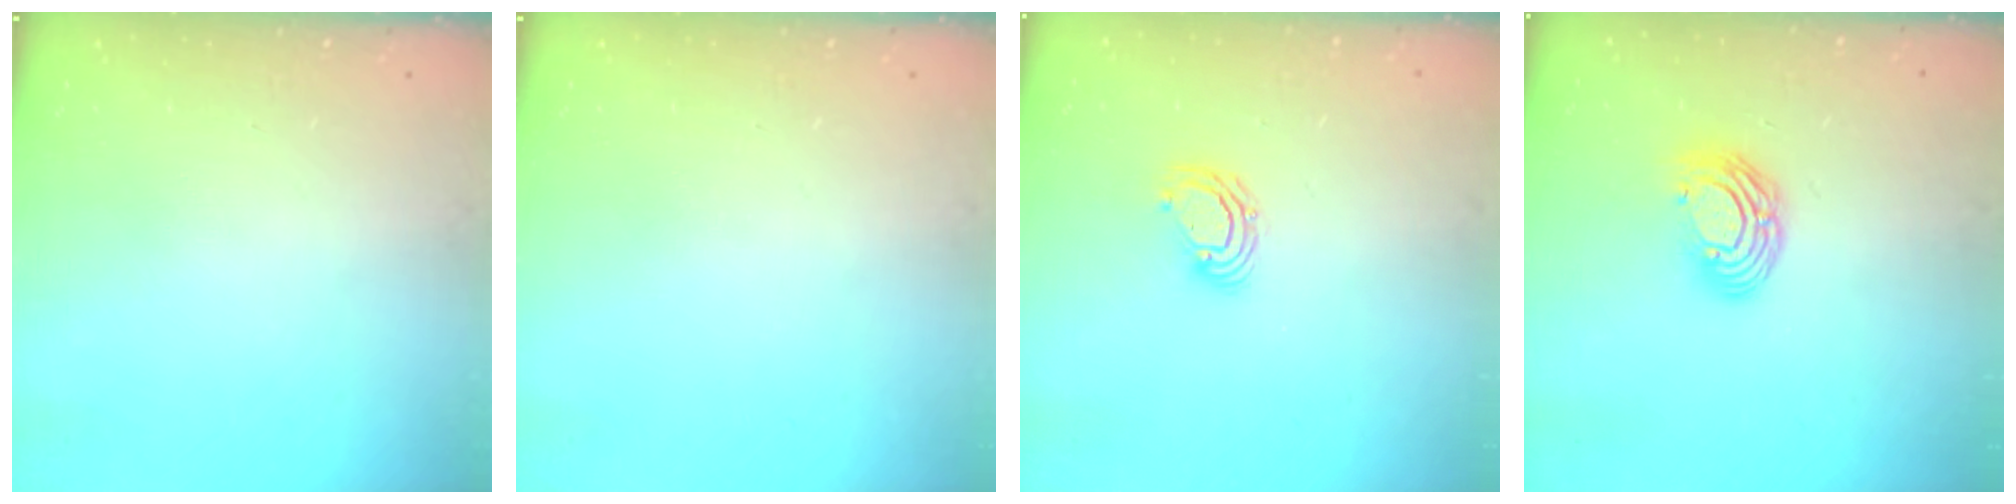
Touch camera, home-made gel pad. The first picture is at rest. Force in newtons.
{"total": 0.0}
{"total": 6.3, "press": 6.3, "slide": 0.6}
{"total": 9.5, "press": 9.4, "slide": 1.7}